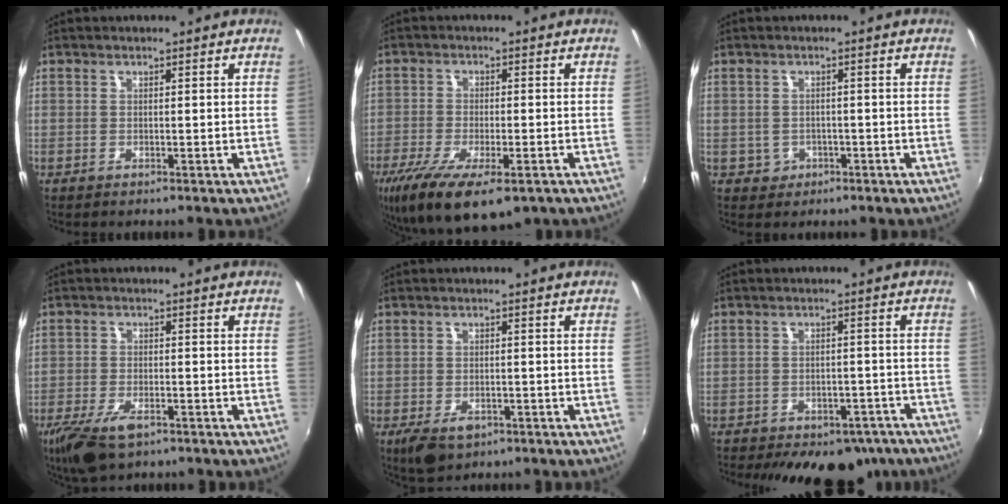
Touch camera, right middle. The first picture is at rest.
{"total": 15.6, "force": [-9.6, 5.8, 10.9], "torque": [-0.226, -0.052, -0.151]}
{"total": 2.8, "force": [-0.8, 2.7, 0.4], "torque": [-0.016, 0.004, -0.005]}
{"total": 9.1, "force": [-5.8, 3.7, 5.9], "torque": [-0.145, -0.028, -0.106]}
{"total": 6.0, "force": [-3.4, 3.3, 3.6], "torque": [-0.085, -0.021, -0.058]}
{"total": 15.9, "force": [-12.0, 8.0, 6.7], "torque": [-0.130, 0.006, -0.133]}